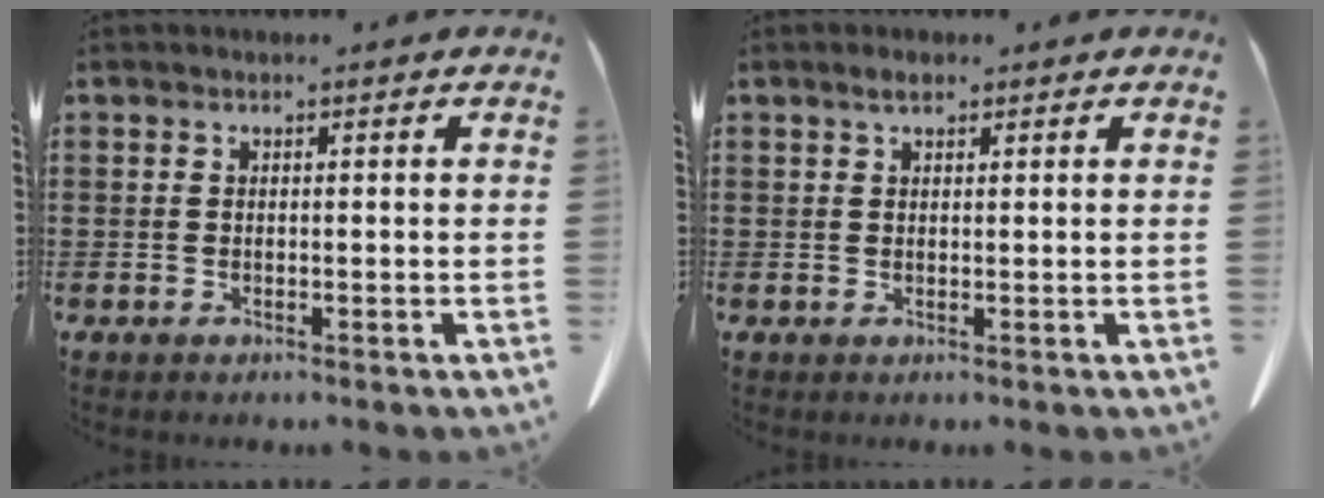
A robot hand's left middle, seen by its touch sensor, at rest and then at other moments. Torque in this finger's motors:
{"motor_torque": [0.05, 0.02, 0.01, 0.00]}